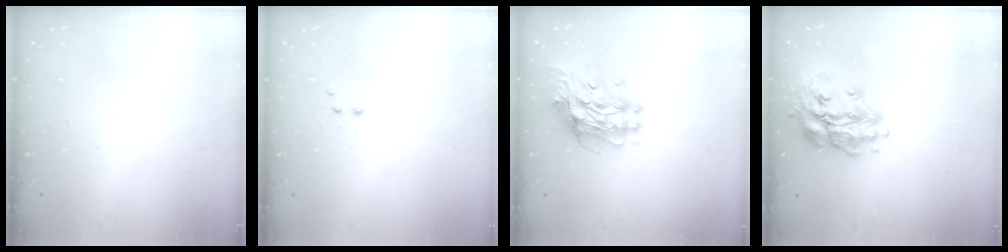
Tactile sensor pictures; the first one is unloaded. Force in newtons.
{"total": 1.9, "press": 1.8, "slide": 0.5}
{"total": 12.2, "press": 12.2, "slide": 1.0}
{"total": 16.1, "press": 15.9, "slide": 2.1}